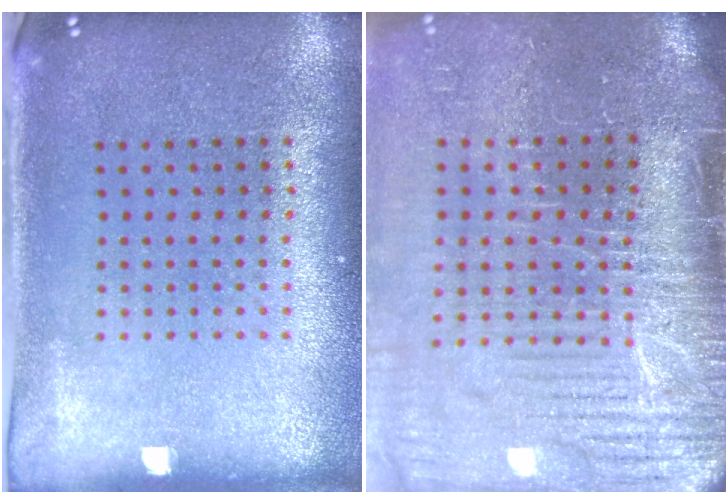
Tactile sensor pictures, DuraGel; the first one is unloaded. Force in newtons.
{"total": 5.0, "press": 4.2, "slide": 2.7}